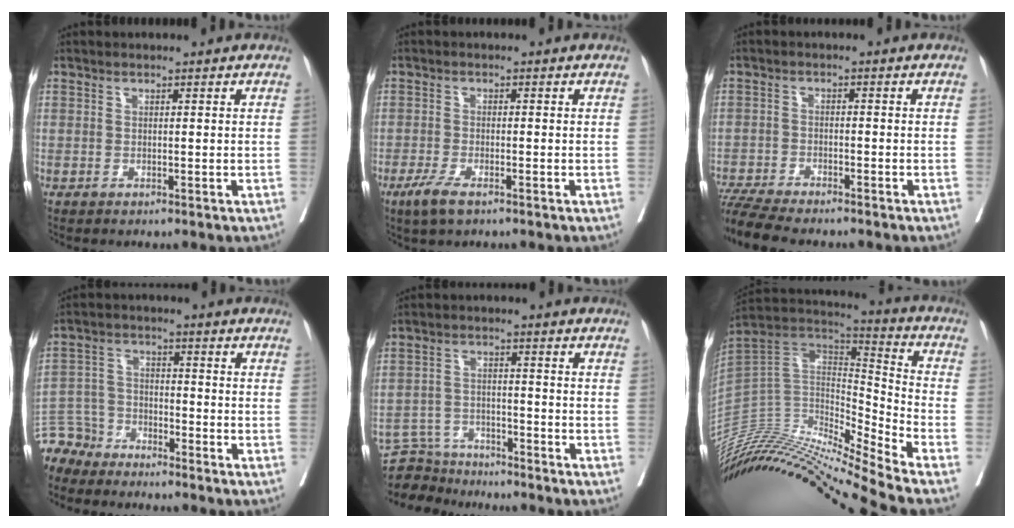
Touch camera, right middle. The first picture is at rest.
{"total": 3.9, "force": [-2.4, 1.0, 2.9], "torque": [-0.062, -0.007, -0.044]}
{"total": 9.9, "force": [-8.9, 1.0, 4.3], "torque": [-0.070, -0.013, -0.146]}
{"total": 6.9, "force": [-6.5, 2.2, -1.0], "torque": [0.019, 0.010, -0.133]}
{"total": 6.4, "force": [-6.2, 1.6, -0.6], "torque": [0.007, 0.006, -0.111]}
{"total": 24.1, "force": [-22.3, -0.7, 9.2], "torque": [-0.176, 0.011, -0.388]}